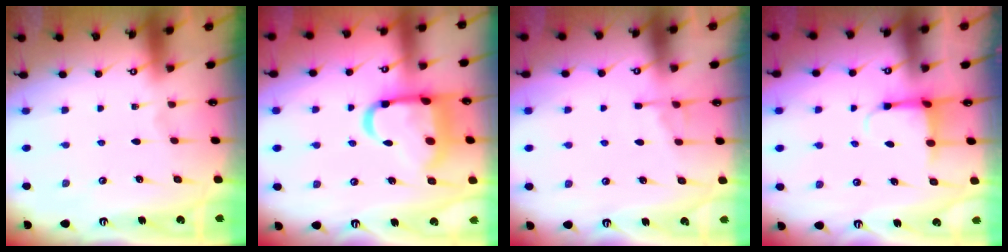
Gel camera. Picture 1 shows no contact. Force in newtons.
{"total": 16.3, "press": 16.2, "slide": 1.9}
{"total": 3.9, "press": 3.9, "slide": 0.6}
{"total": 3.8, "press": 3.6, "slide": 1.2}